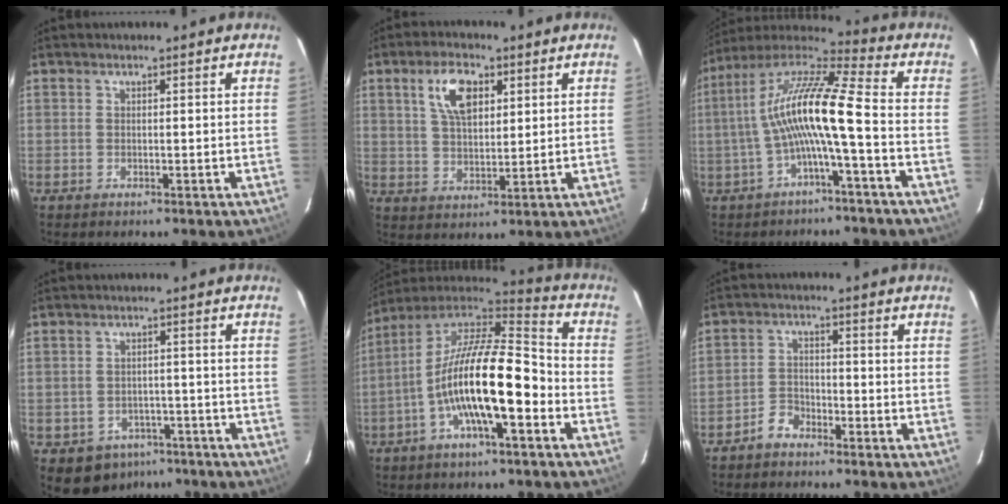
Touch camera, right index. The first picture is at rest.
{"total": 8.4, "force": [3.6, 4.1, 6.4], "torque": [-0.121, 0.015, 0.069]}
{"total": 13.8, "force": [-2.4, 0.9, 13.6], "torque": [-0.262, 0.017, -0.050]}
{"total": 7.2, "force": [-4.4, 5.4, 1.7], "torque": [-0.044, 0.020, -0.043]}
{"total": 17.6, "force": [-6.0, 4.7, 15.9], "torque": [-0.291, -0.008, -0.118]}
{"total": 3.8, "force": [-3.2, 1.8, 0.9], "torque": [-0.030, 0.013, -0.061]}